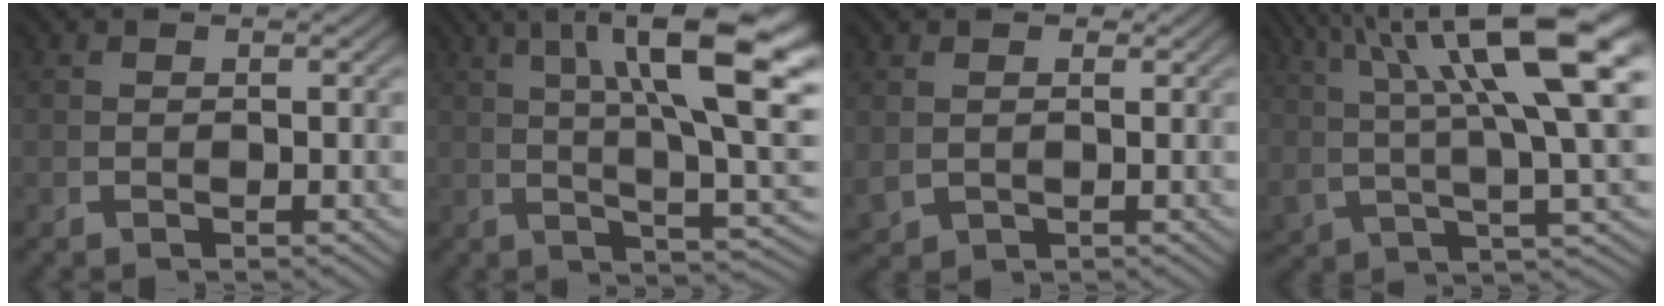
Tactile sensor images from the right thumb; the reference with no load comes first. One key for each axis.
{"total": 11.5, "fx": 2.9, "fy": 4.7, "fz": 10.1, "tx": -0.122, "ty": 0.001, "tz": 0.043}
{"total": 2.7, "fx": 1.0, "fy": 2.3, "fz": 1.1, "tx": -0.026, "ty": -0.010, "tz": 0.030}
{"total": 10.9, "fx": 4.1, "fy": 4.5, "fz": 9.0, "tx": -0.133, "ty": -0.002, "tz": 0.077}